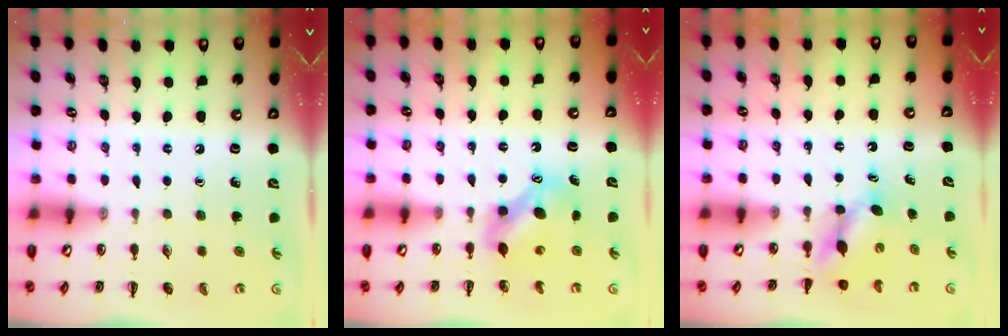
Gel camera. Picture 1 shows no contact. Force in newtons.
{"total": 7.7, "press": 7.7, "slide": 0.6}
{"total": 4.2, "press": 4.2, "slide": 0.5}